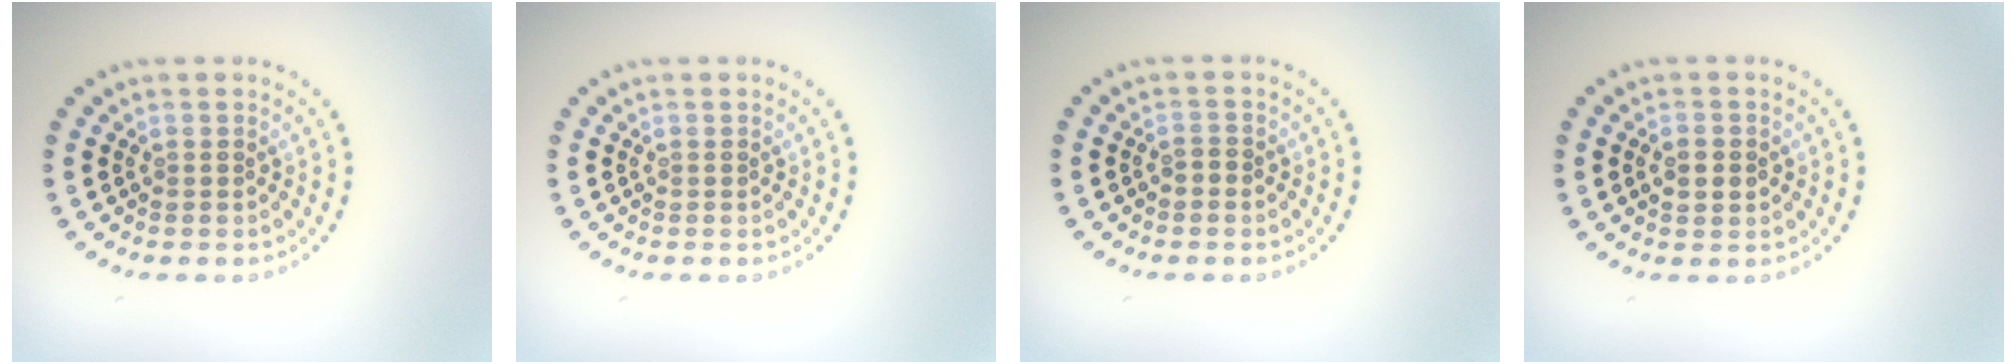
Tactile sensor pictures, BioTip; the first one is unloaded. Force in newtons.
{"total": 0.0}
{"total": 0.7, "press": 0.6, "slide": 0.3}
{"total": 1.6, "press": 1.6, "slide": 0.2}